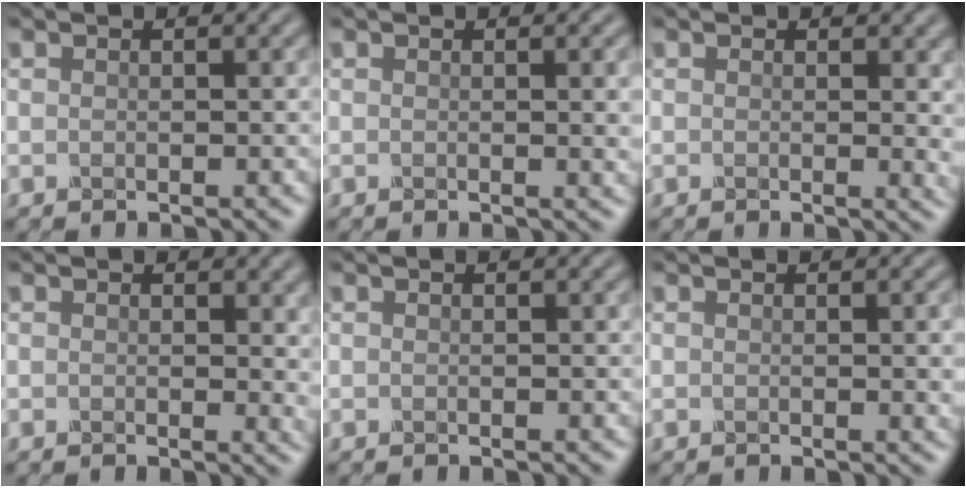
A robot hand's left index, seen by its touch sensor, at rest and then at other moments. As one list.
[{"total": 2.7, "force": [-0.2, 1.3, 2.4], "torque": [-0.019, 0.003, -0.007]}, {"total": 3.3, "force": [0.0, 1.8, 2.7], "torque": [-0.028, 0.000, -0.003]}, {"total": 3.2, "force": [0.1, 1.9, 2.5], "torque": [-0.021, 0.002, -0.002]}, {"total": 0.0}, {"total": 2.4, "force": [-0.3, 1.2, 2.1], "torque": [-0.016, 0.003, -0.008]}]